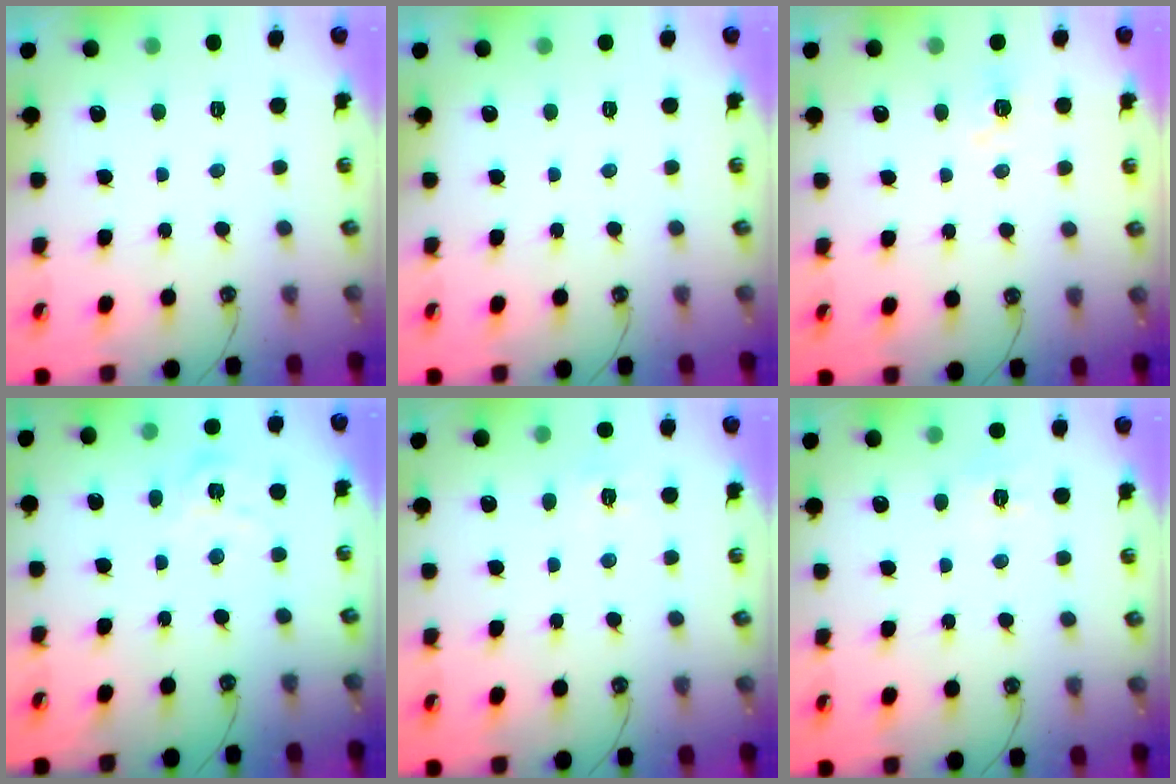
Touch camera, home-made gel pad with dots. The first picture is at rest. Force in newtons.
{"total": 0.0}
{"total": 3.9, "press": 3.8, "slide": 0.6}
{"total": 4.9, "press": 4.9, "slide": 0.5}
{"total": 5.3, "press": 5.3, "slide": 0.7}
{"total": 6.5, "press": 6.4, "slide": 0.7}